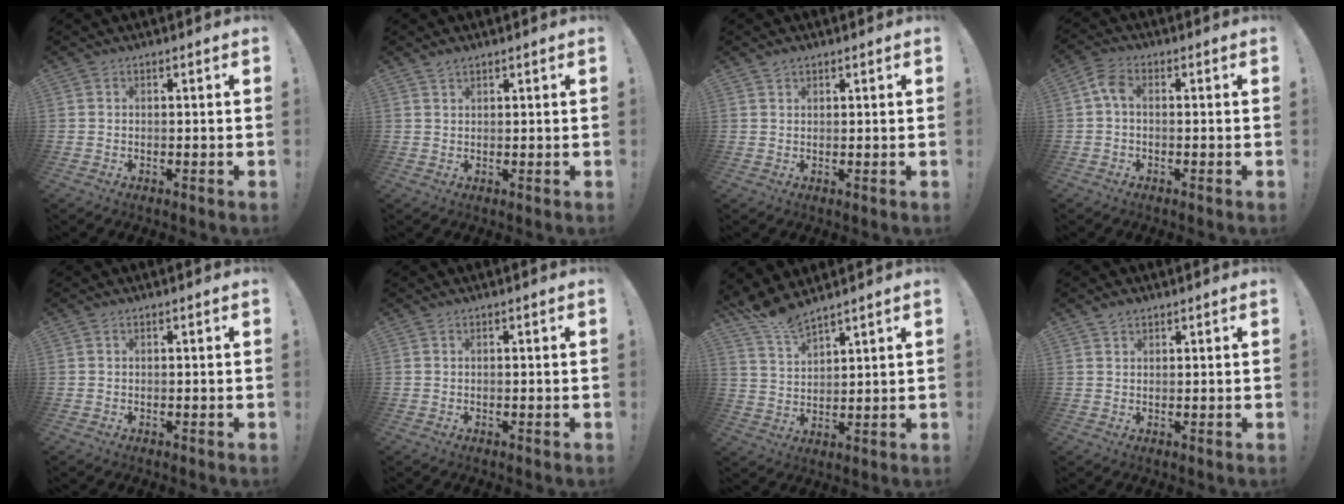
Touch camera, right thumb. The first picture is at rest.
{"total": 1.6, "force": [1.4, 0.4, 0.6], "torque": [-0.011, -0.006, 0.026]}
{"total": 1.3, "force": [1.1, 0.6, 0.4], "torque": [-0.007, -0.003, 0.021]}
{"total": 4.2, "force": [0.1, 2.2, 3.5], "torque": [-0.072, 0.008, 0.002]}
{"total": 0.0}
{"total": 0.0}
{"total": 7.6, "force": [7.3, 1.1, 2.1], "torque": [-0.049, -0.052, 0.136]}
{"total": 1.7, "force": [1.4, 0.8, 0.6], "torque": [-0.010, -0.005, 0.027]}